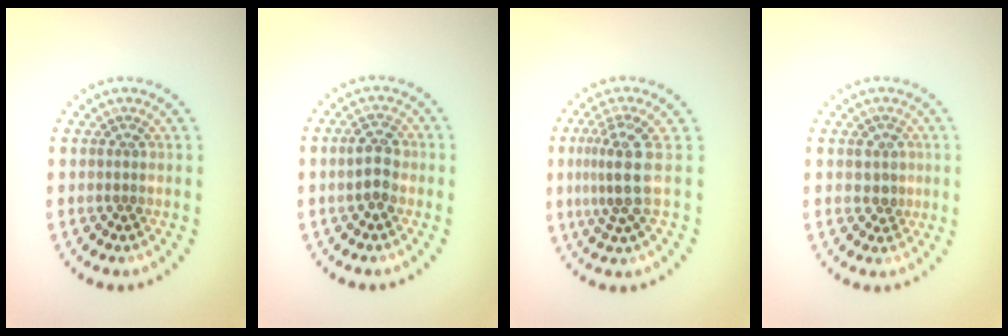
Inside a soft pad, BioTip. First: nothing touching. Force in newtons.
{"total": 2.4, "press": 2.4, "slide": 0.2}
{"total": 3.4, "press": 2.6, "slide": 2.2}
{"total": 1.7, "press": 1.5, "slide": 0.8}